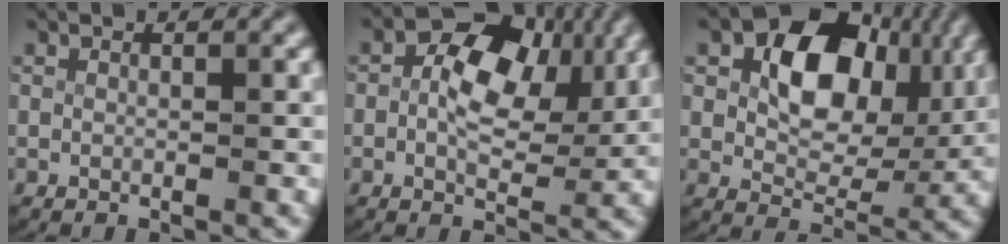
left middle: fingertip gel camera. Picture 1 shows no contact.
{"total": 6.9, "force": [1.1, 4.6, 5.1], "torque": [-0.078, -0.001, 0.010]}
{"total": 10.0, "force": [3.2, 6.5, 6.9], "torque": [-0.108, 0.007, 0.045]}